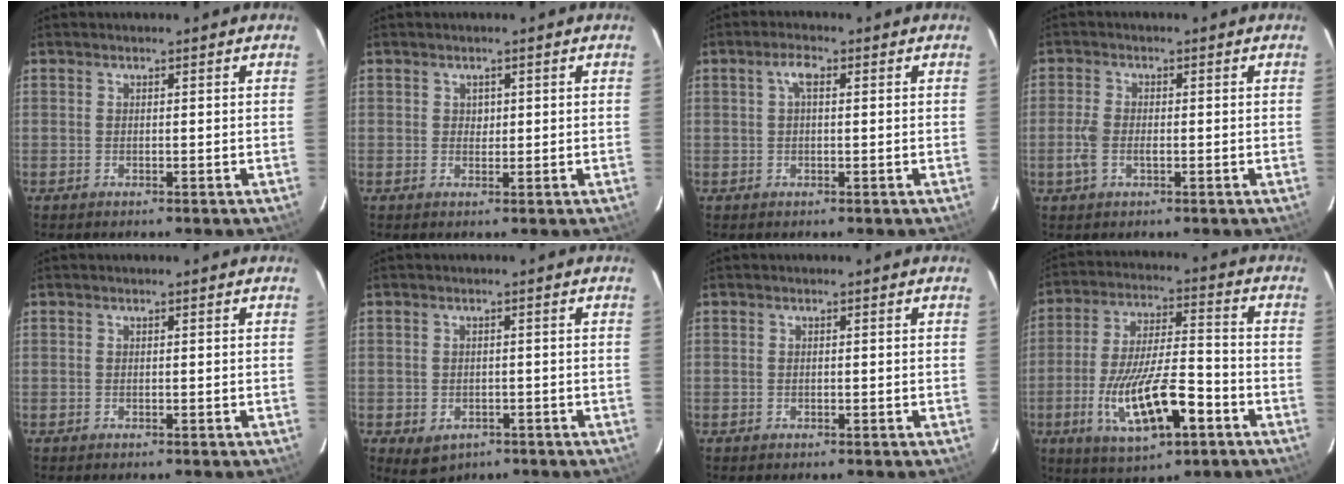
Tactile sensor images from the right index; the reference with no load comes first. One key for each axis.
{"total": 0.7, "fx": 0.3, "fy": 0.7, "fz": 0.1, "tx": 0.002, "ty": 0.001, "tz": 0.005}
{"total": 2.4, "fx": 0.7, "fy": 0.6, "fz": 2.3, "tx": -0.047, "ty": 0.008, "tz": 0.012}
{"total": 4.0, "fx": -1.1, "fy": 2.1, "fz": 3.2, "tx": -0.077, "ty": 0.001, "tz": -0.023}
{"total": 0.0}
{"total": 4.7, "fx": -2.1, "fy": 3.7, "fz": 2.1, "tx": -0.039, "ty": -0.005, "tz": -0.017}
{"total": 0.0}
{"total": 16.3, "fx": -6.7, "fy": 5.0, "fz": 14.0, "tx": -0.276, "ty": -0.013, "tz": -0.106}